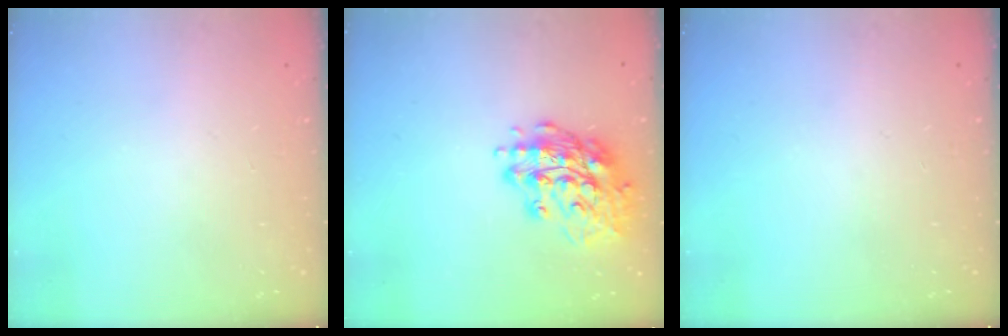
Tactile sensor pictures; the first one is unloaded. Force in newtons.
{"total": 16.9, "press": 16.6, "slide": 3.1}
{"total": 0.0}